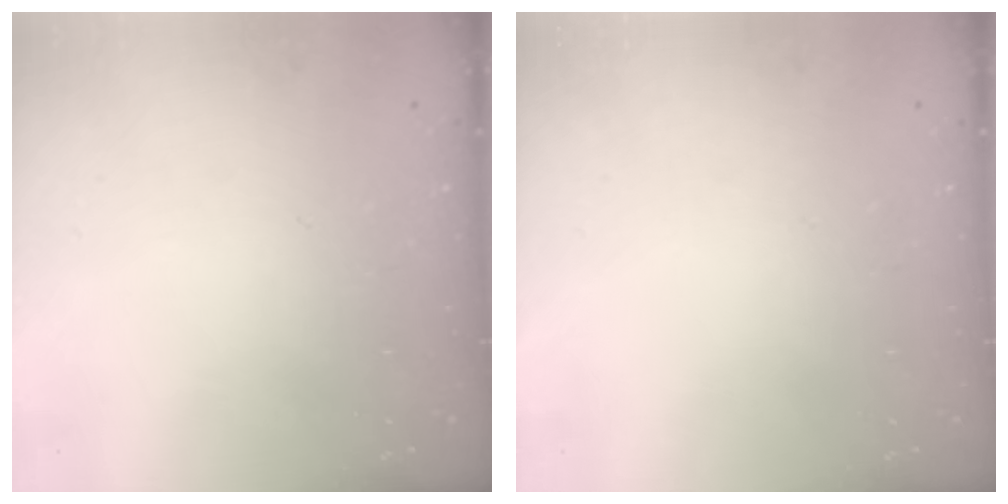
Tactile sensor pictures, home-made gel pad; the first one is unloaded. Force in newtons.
{"total": 0.0}